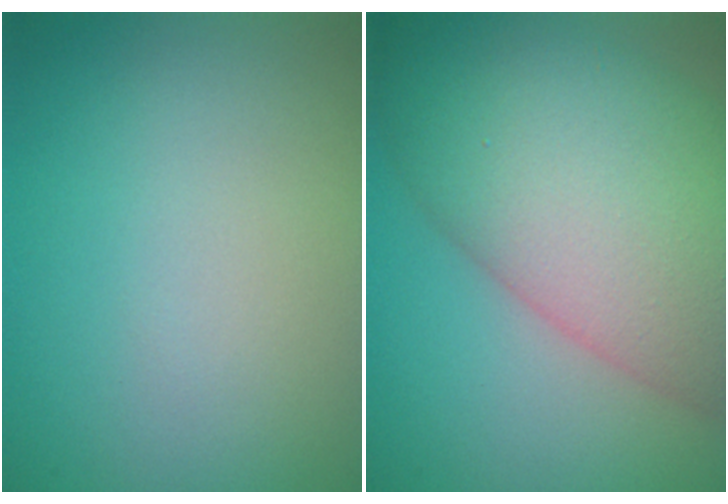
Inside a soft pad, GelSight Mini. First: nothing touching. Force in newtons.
{"total": 13.0, "press": 13.0, "slide": 0.6}